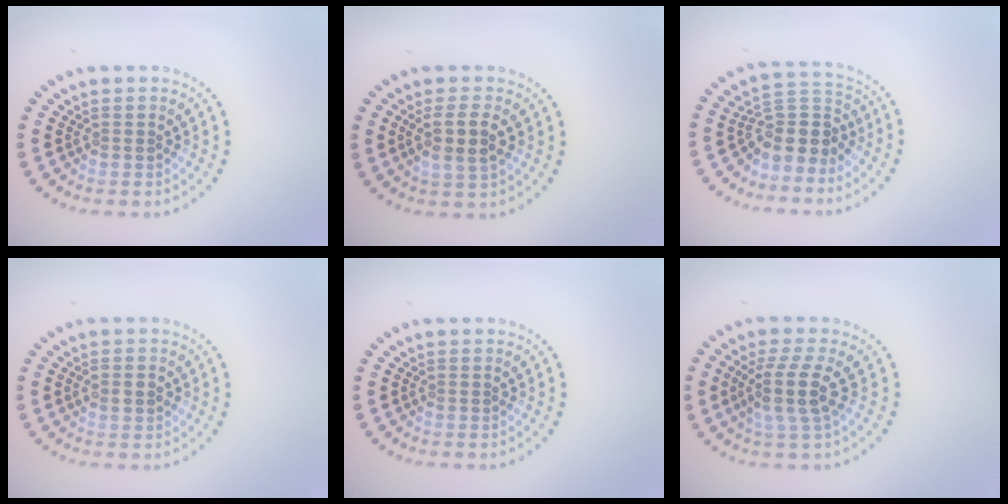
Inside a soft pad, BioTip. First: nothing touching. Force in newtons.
{"total": 3.0, "press": 2.7, "slide": 1.2}
{"total": 3.9, "press": 3.0, "slide": 2.4}
{"total": 1.8, "press": 1.8, "slide": 0.3}
{"total": 0.0}
{"total": 3.5, "press": 2.8, "slide": 2.0}